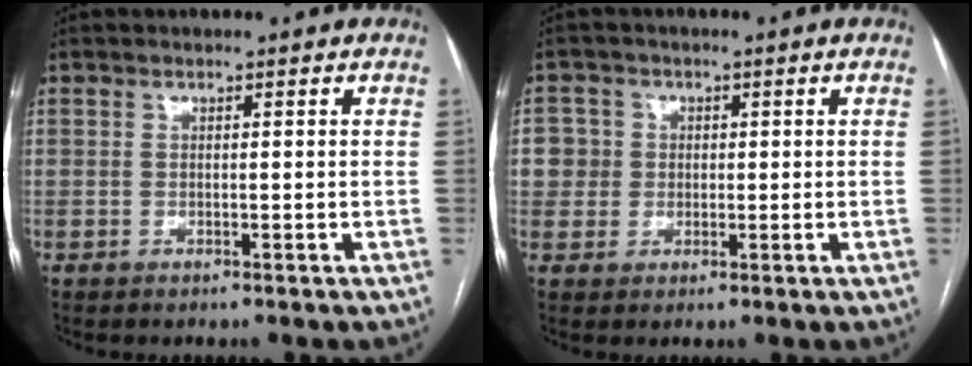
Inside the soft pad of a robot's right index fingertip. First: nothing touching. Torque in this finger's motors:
{"motor_torque": [-0.02, 0.12, 0.02, 0.00]}